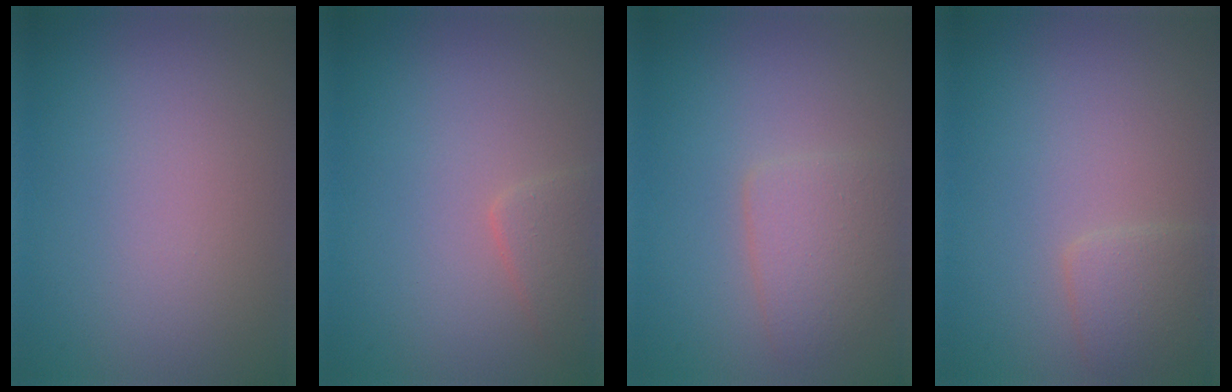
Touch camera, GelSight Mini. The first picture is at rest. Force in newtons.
{"total": 1.8, "press": 1.8, "slide": 0.1}
{"total": 2.9, "press": 2.9, "slide": 0.2}
{"total": 1.9, "press": 1.9, "slide": 0.1}